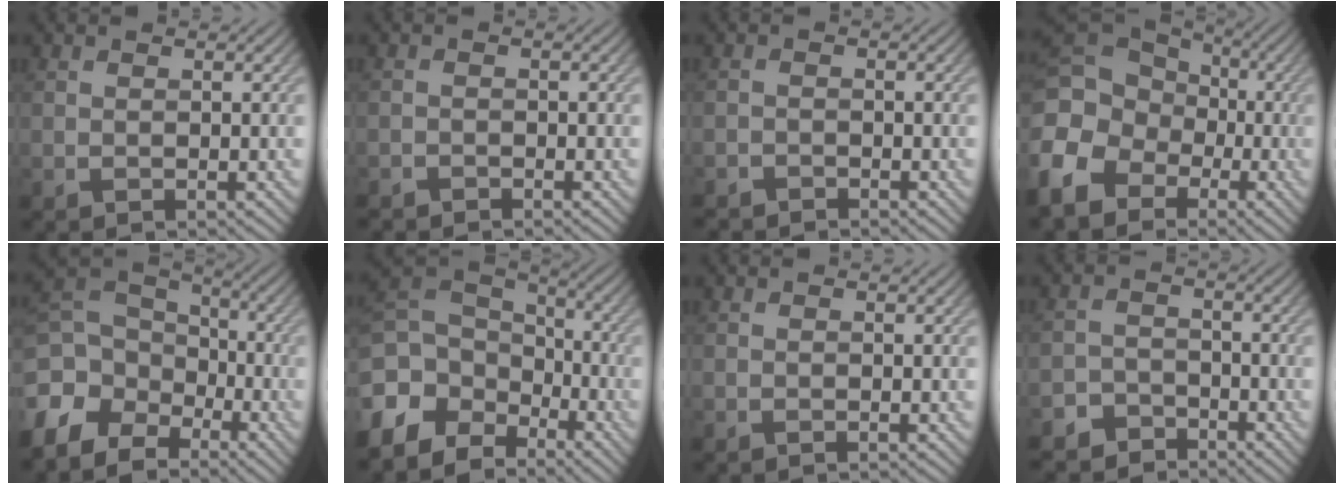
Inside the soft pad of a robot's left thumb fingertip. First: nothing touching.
{"total": 1.3, "force": [-1.2, 0.5, 0.0], "torque": [0.001, 0.001, -0.025]}
{"total": 1.8, "force": [-1.7, 0.5, 0.0], "torque": [0.001, -0.001, -0.036]}
{"total": 15.5, "force": [-4.7, 12.4, 8.1], "torque": [-0.233, -0.032, -0.098]}
{"total": 10.5, "force": [-5.1, 7.5, 5.2], "torque": [-0.148, -0.030, -0.099]}
{"total": 11.6, "force": [-5.6, 8.4, 5.7], "torque": [-0.170, -0.024, -0.102]}
{"total": 0.0}
{"total": 4.0, "force": [-3.4, 2.1, 0.2], "torque": [0.002, 0.000, -0.068]}